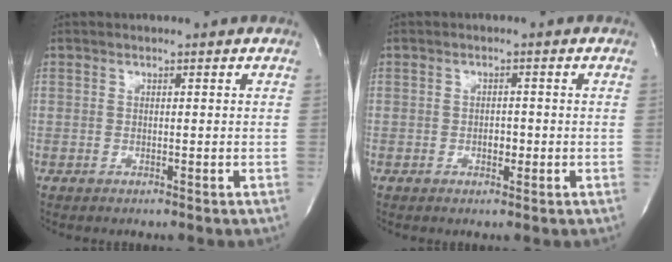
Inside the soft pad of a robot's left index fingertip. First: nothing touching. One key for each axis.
{"total": 1.7, "fx": -0.6, "fy": 1.0, "fz": 1.2, "tx": -0.019, "ty": 0.002, "tz": -0.007}